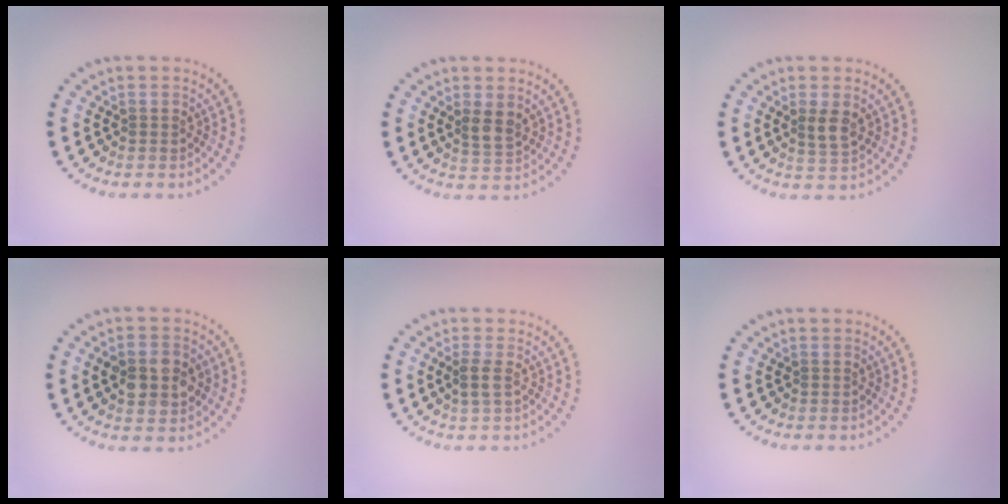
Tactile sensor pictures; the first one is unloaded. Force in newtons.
{"total": 1.9, "press": 1.8, "slide": 0.7}
{"total": 2.0, "press": 1.8, "slide": 0.8}
{"total": 4.4, "press": 4.4, "slide": 0.1}
{"total": 1.5, "press": 1.2, "slide": 0.8}
{"total": 0.0}